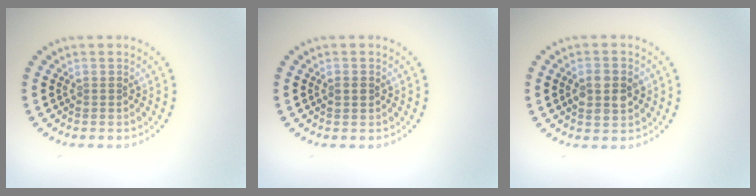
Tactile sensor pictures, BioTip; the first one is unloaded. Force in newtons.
{"total": 1.1, "press": 1.1, "slide": 0.1}
{"total": 3.7, "press": 3.7, "slide": 0.1}